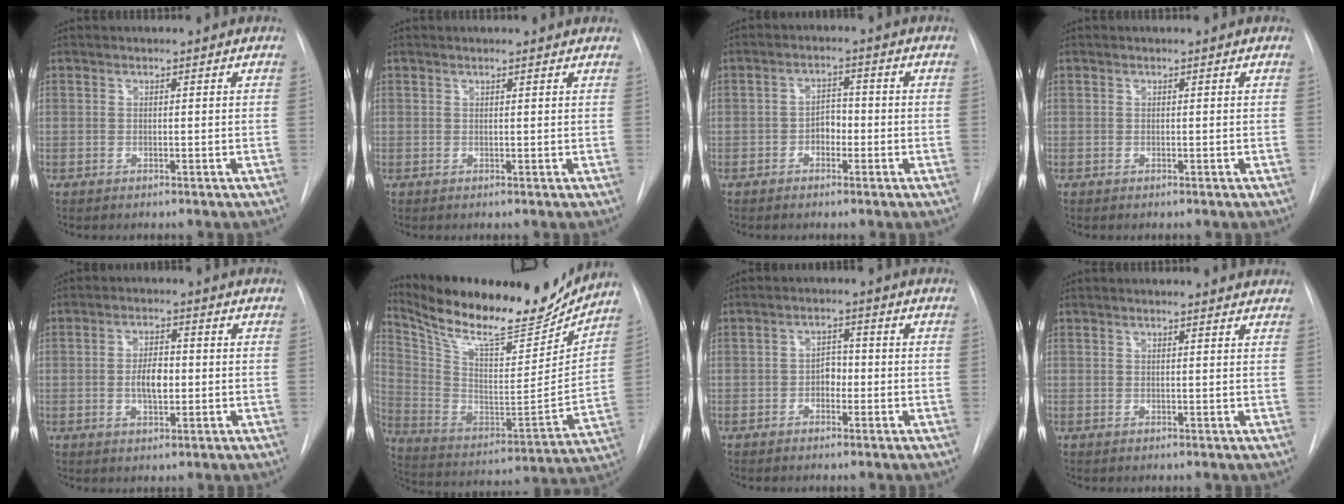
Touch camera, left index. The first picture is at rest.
{"total": 1.2, "force": [1.0, 0.1, 0.5], "torque": [-0.013, 0.006, 0.008]}
{"total": 3.2, "force": [-1.9, 1.9, 1.8], "torque": [-0.024, 0.005, -0.034]}
{"total": 0.0}
{"total": 4.6, "force": [-1.2, 2.0, 4.0], "torque": [-0.072, -0.003, -0.017]}
{"total": 22.4, "force": [19.5, 4.6, 10.1], "torque": [-0.189, -0.029, 0.311]}
{"total": 2.9, "force": [-1.7, 1.7, 1.6], "torque": [-0.019, 0.003, -0.029]}
{"total": 3.4, "force": [3.2, 0.5, 1.1], "torque": [-0.016, 0.002, 0.021]}